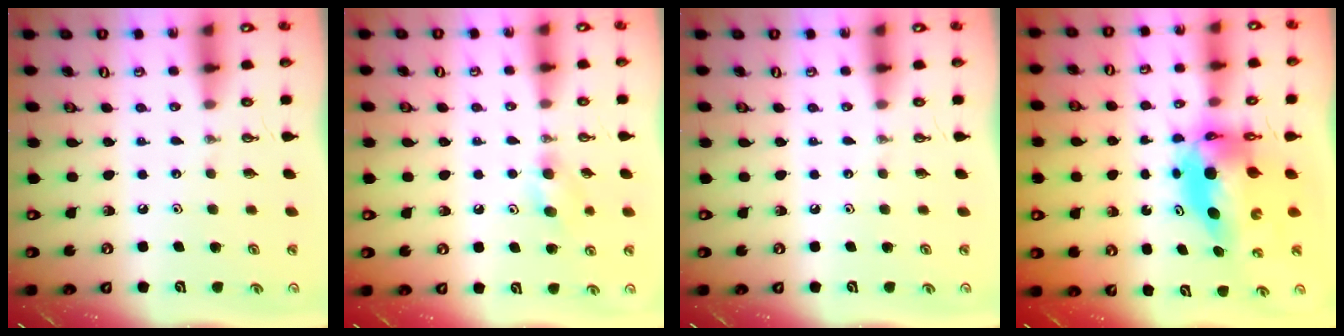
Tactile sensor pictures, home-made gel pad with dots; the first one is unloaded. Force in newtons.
{"total": 5.8, "press": 5.8, "slide": 0.3}
{"total": 0.0}
{"total": 7.9, "press": 7.9, "slide": 0.8}